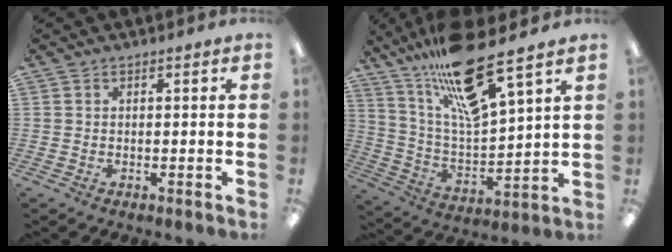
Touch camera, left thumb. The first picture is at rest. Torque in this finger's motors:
{"motor_torque": [0.80, 0.83, 1.66, -1.12, 0.15]}